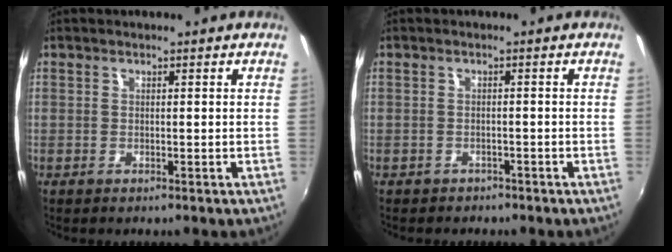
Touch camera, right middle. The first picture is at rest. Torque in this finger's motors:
{"motor_torque": [-1.00, -1.00, -0.37, -0.10]}